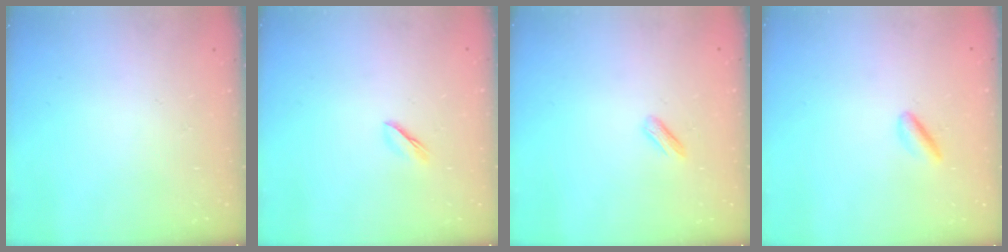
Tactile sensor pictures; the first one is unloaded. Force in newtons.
{"total": 2.5, "press": 2.5, "slide": 0.4}
{"total": 2.8, "press": 2.7, "slide": 0.8}
{"total": 2.8, "press": 2.6, "slide": 1.0}